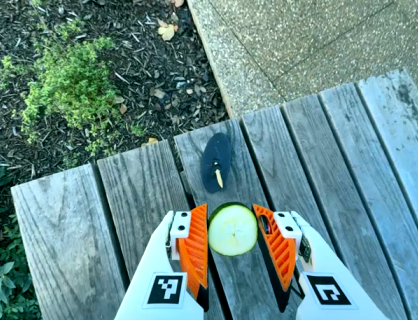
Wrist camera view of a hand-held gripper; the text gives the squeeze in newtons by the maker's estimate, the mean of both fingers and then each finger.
{"total": 5.9, "left": 6.0, "right": 5.9}